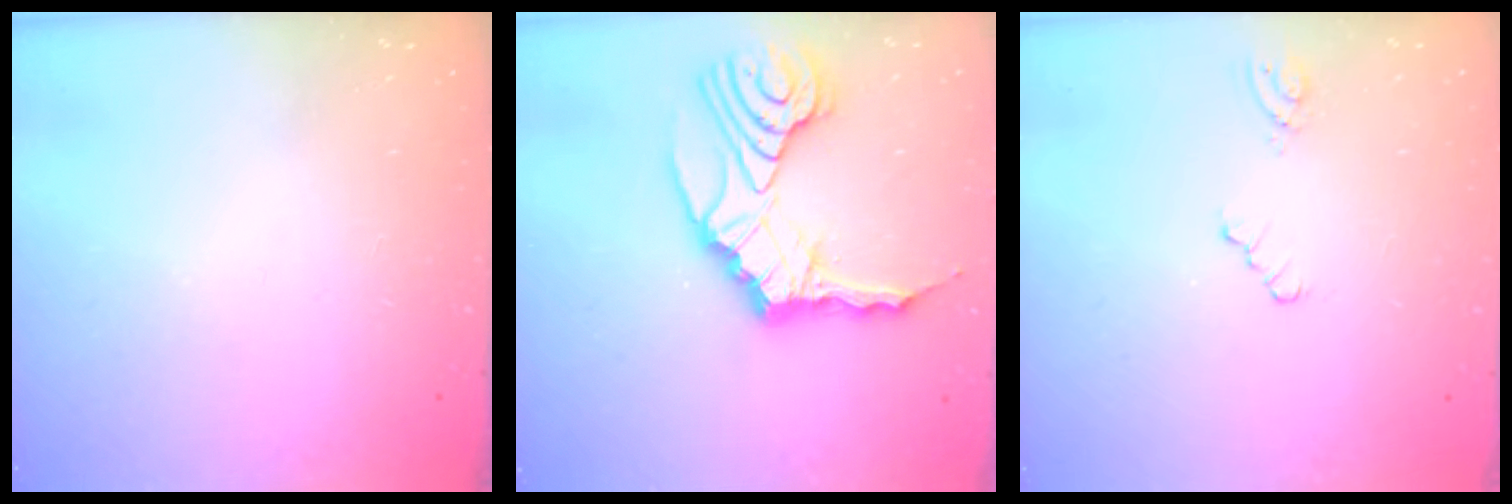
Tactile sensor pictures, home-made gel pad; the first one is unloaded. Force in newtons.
{"total": 15.4, "press": 15.2, "slide": 2.1}
{"total": 3.3, "press": 3.2, "slide": 0.5}